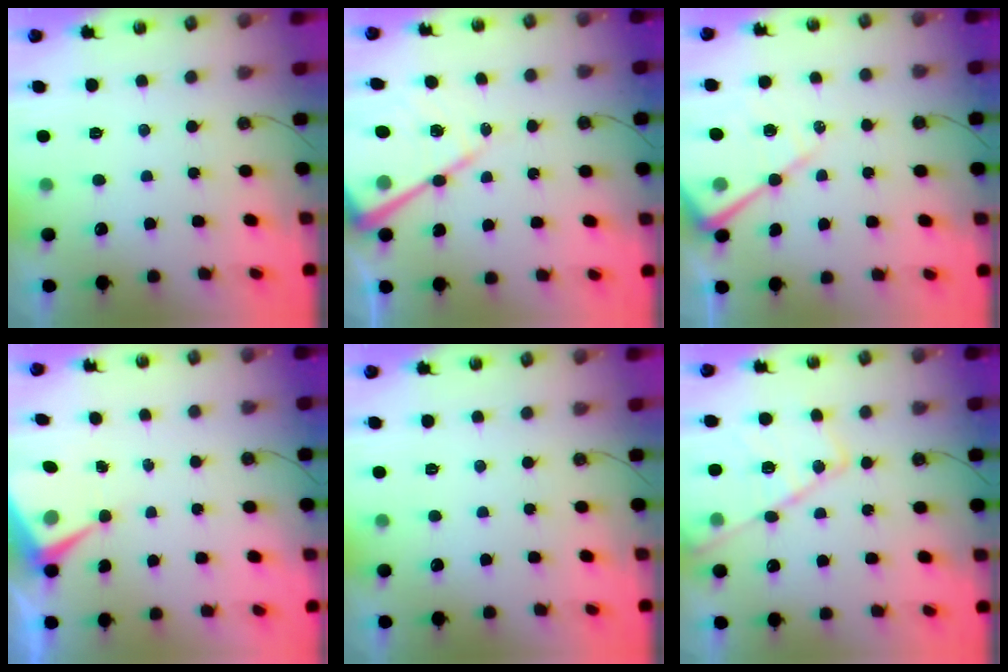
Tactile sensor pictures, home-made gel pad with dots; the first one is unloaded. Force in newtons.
{"total": 16.8, "press": 16.8, "slide": 1.7}
{"total": 14.5, "press": 14.4, "slide": 1.4}
{"total": 8.2, "press": 8.2, "slide": 0.1}
{"total": 0.0}
{"total": 16.1, "press": 16.0, "slide": 1.6}